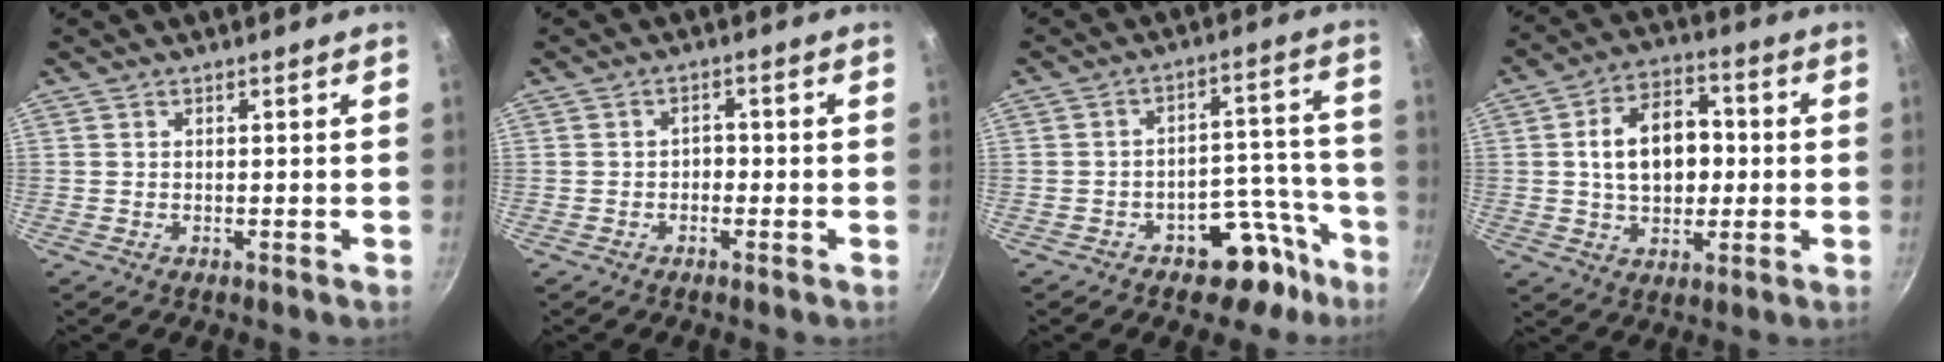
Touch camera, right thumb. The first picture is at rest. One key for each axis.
{"total": 2.0, "fx": -0.7, "fy": 1.5, "fz": 1.1, "tx": -0.001, "ty": 0.009, "tz": -0.017}
{"total": 10.5, "fx": -6.7, "fy": 5.9, "fz": 5.4, "tx": -0.027, "ty": 0.084, "tz": -0.092}
{"total": 13.2, "fx": 0.8, "fy": 8.7, "fz": 9.8, "tx": -0.135, "ty": 0.019, "tz": 0.010}